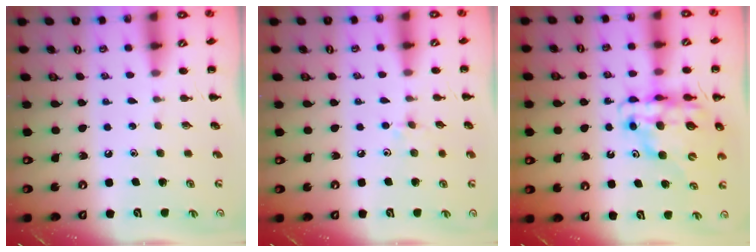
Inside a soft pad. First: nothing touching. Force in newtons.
{"total": 5.7, "press": 5.4, "slide": 1.8}
{"total": 15.0, "press": 14.4, "slide": 4.0}